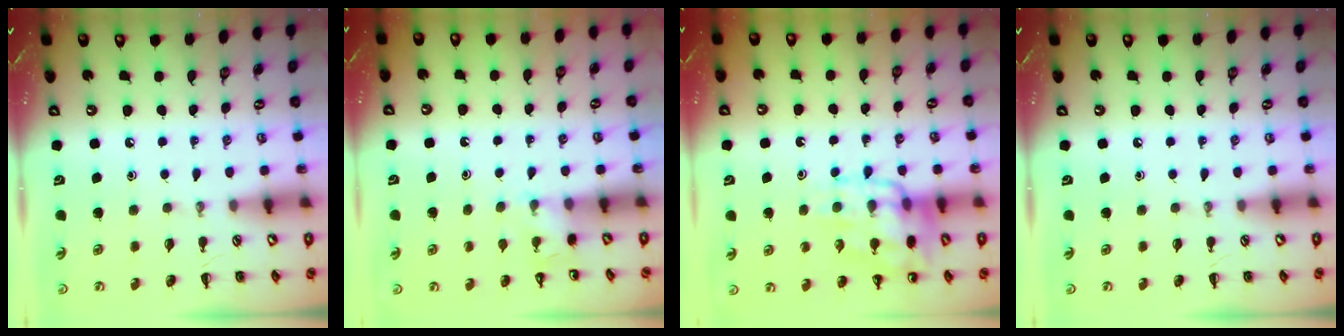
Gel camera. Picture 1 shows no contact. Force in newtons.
{"total": 5.2, "press": 5.0, "slide": 1.5}
{"total": 14.5, "press": 14.3, "slide": 2.4}
{"total": 0.0}